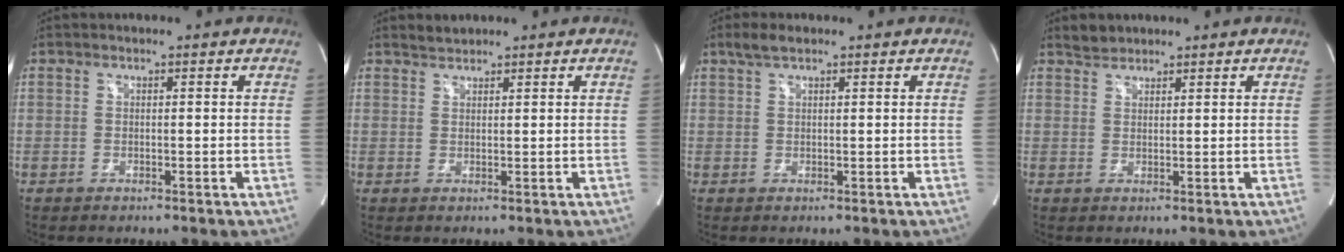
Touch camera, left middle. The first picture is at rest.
{"total": 1.3, "force": [1.3, 0.4, 0.0], "torque": [-0.004, 0.006, 0.026]}
{"total": 2.4, "force": [1.8, 0.6, 1.5], "torque": [-0.037, 0.012, 0.036]}
{"total": 1.9, "force": [1.7, 0.8, 0.0], "torque": [-0.003, 0.006, 0.033]}